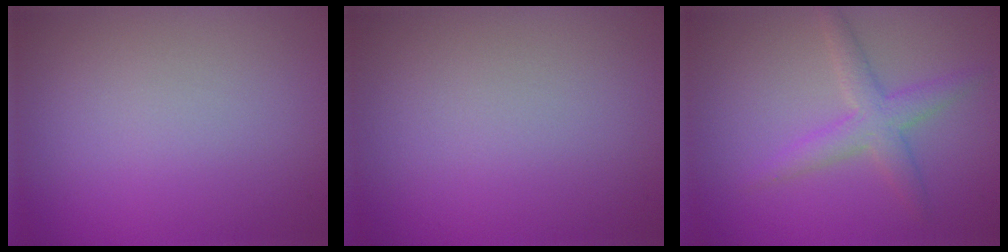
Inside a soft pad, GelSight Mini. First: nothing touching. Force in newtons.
{"total": 0.0}
{"total": 2.9, "press": 2.9, "slide": 0.0}